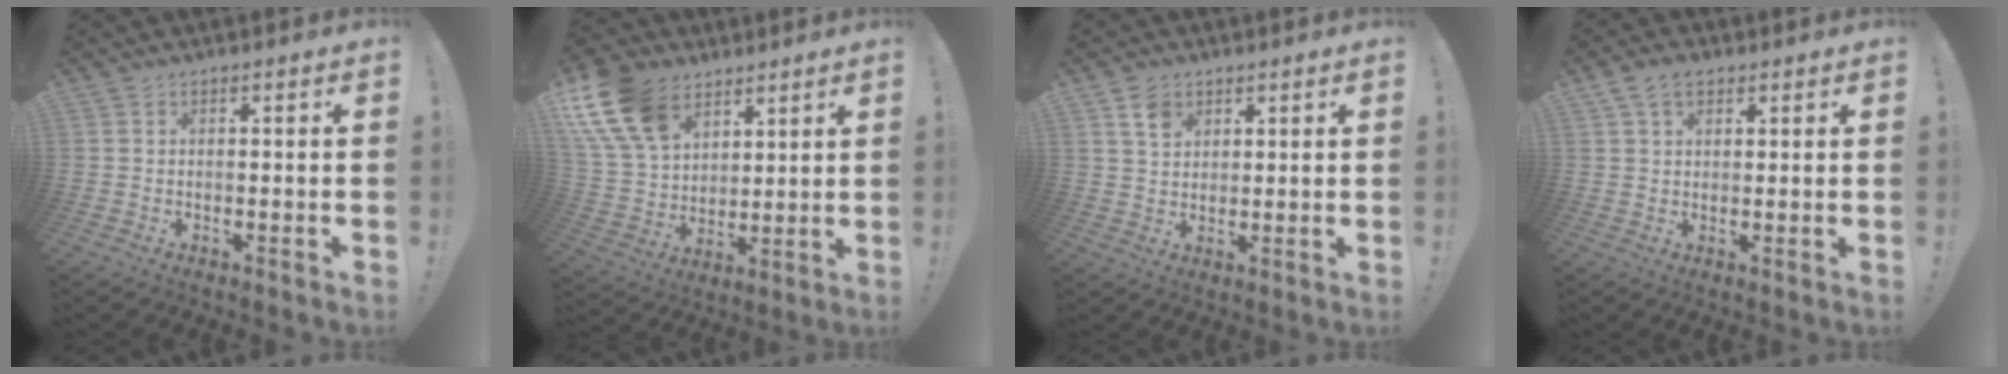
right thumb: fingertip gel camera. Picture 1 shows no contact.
{"total": 18.0, "force": [9.9, 12.0, 9.0], "torque": [-0.185, -0.046, 0.191]}
{"total": 5.6, "force": [3.3, 3.9, 2.2], "torque": [-0.034, -0.009, 0.062]}
{"total": 5.4, "force": [2.6, 3.5, 3.1], "torque": [-0.056, -0.002, 0.051]}